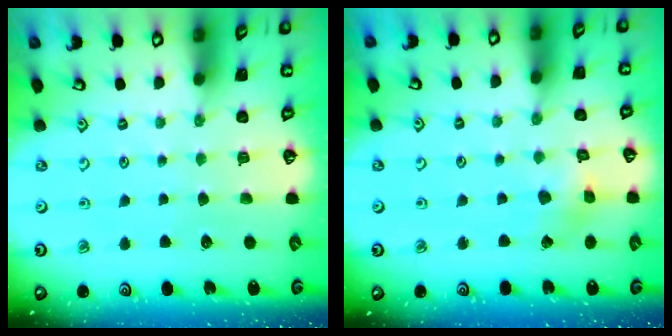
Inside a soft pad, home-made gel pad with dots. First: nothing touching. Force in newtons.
{"total": 2.9, "press": 2.9, "slide": 0.3}